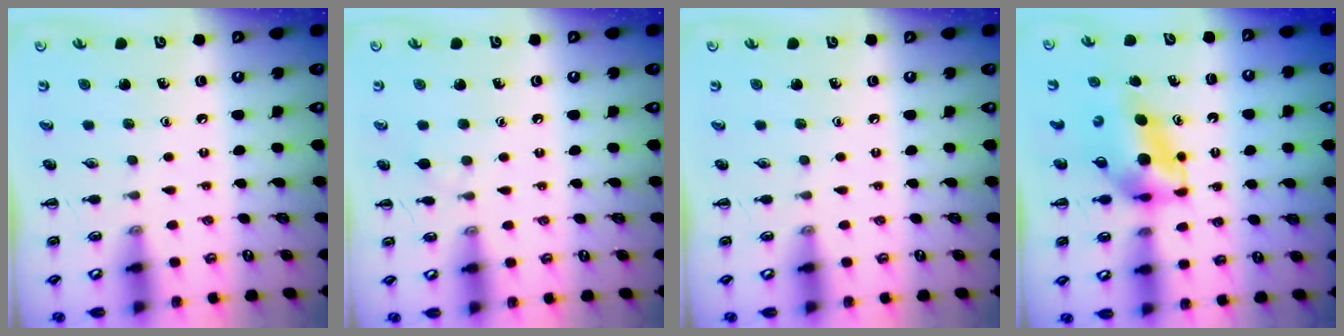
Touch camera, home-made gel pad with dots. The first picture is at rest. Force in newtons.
{"total": 3.9, "press": 3.5, "slide": 1.5}
{"total": 0.0}
{"total": 5.4, "press": 5.4, "slide": 0.7}